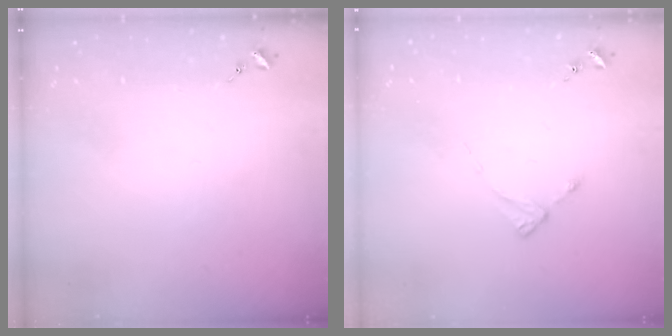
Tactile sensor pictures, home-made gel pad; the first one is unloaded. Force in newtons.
{"total": 2.0, "press": 2.0, "slide": 0.3}